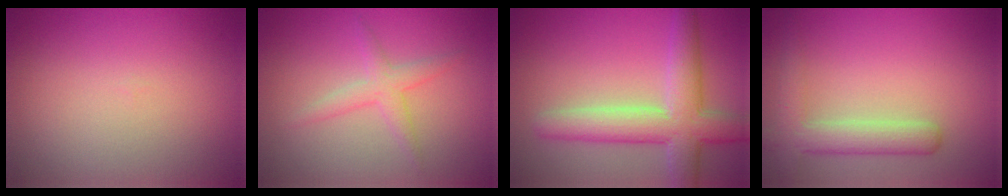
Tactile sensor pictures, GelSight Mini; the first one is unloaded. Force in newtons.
{"total": 2.1, "press": 2.1, "slide": 0.1}
{"total": 6.4, "press": 6.4, "slide": 0.3}
{"total": 3.8, "press": 3.7, "slide": 0.3}